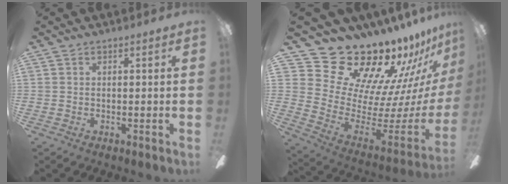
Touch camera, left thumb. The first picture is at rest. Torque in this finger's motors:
{"motor_torque": [2.90, 1.87, 1.32, -1.45, 0.16]}